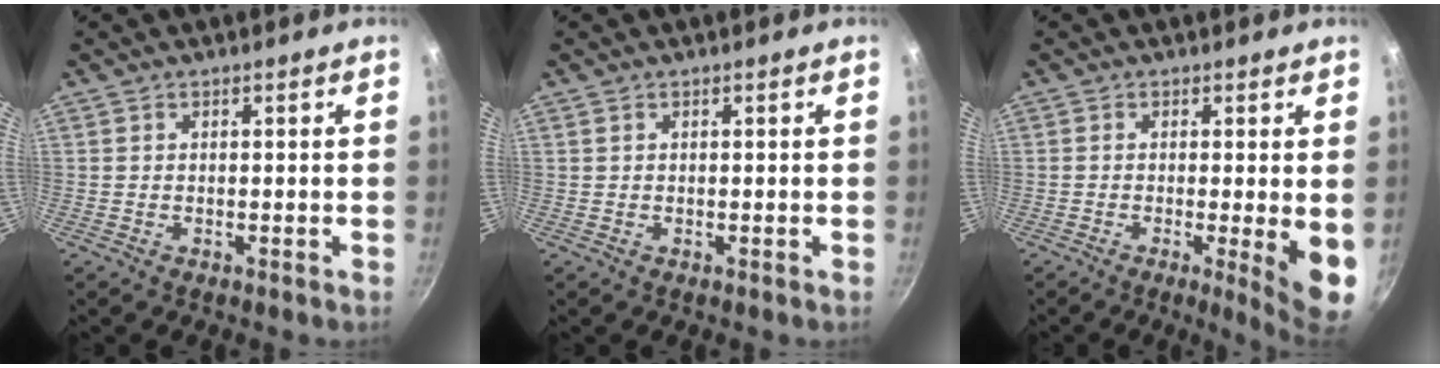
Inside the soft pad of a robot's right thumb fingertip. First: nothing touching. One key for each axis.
{"total": 0.0}
{"total": 7.3, "fx": -0.9, "fy": 0.9, "fz": 7.2, "tx": -0.093, "ty": -0.016, "tz": -0.009}